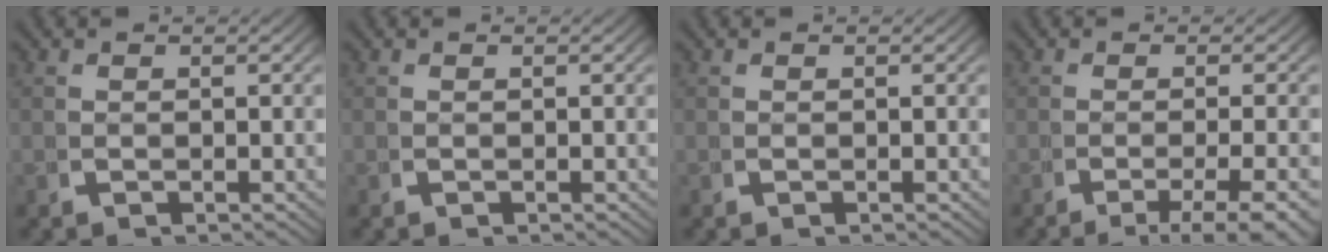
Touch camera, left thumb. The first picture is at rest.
{"total": 0.0}
{"total": 0.0}
{"total": 5.8, "force": [-3.9, 1.7, 3.9], "torque": [-0.062, -0.018, -0.051]}